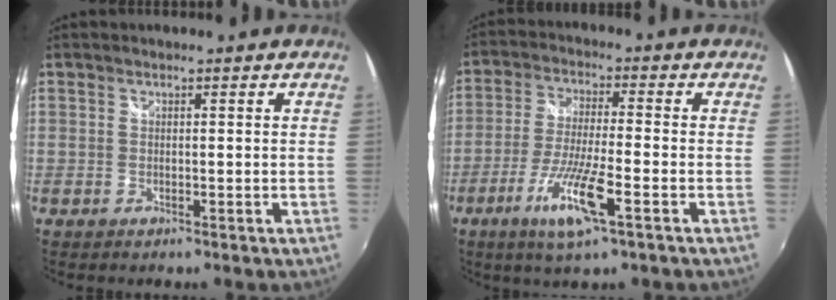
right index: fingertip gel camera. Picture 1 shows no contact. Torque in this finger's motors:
{"motor_torque": [0.78, 0.49, 0.27, 0.09]}